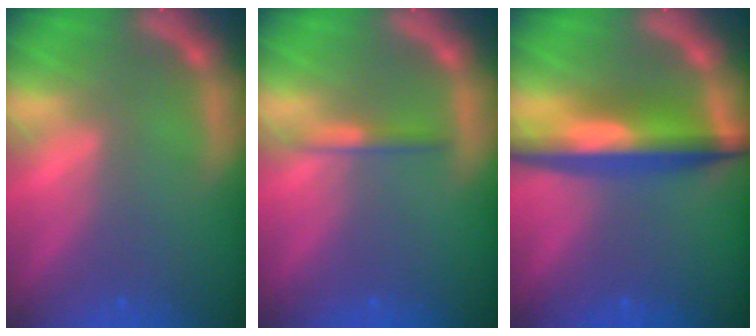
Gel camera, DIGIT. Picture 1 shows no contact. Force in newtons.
{"total": 1.4}
{"total": 7.1}